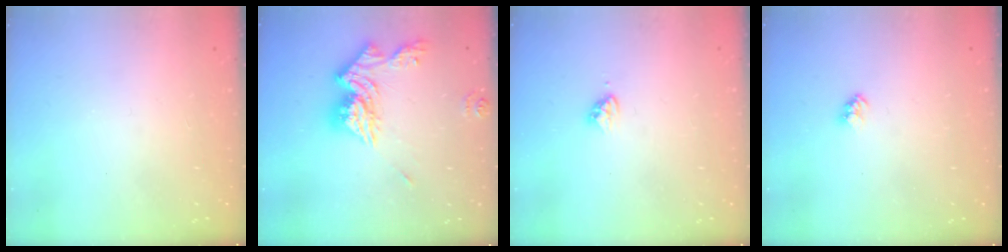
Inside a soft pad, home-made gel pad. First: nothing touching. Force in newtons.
{"total": 14.4, "press": 14.4, "slide": 1.5}
{"total": 3.3, "press": 3.3, "slide": 0.2}
{"total": 2.4, "press": 2.4, "slide": 0.2}